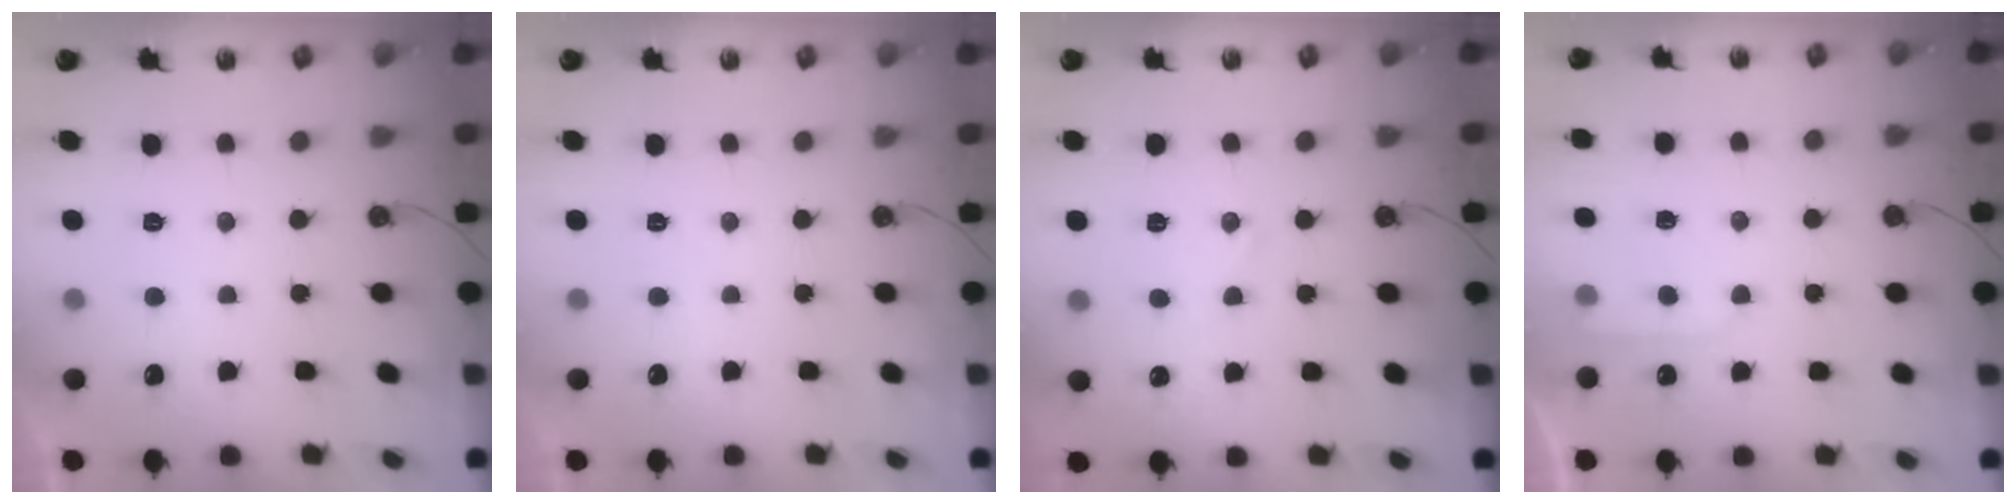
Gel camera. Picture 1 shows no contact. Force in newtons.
{"total": 0.0}
{"total": 7.1, "press": 7.1, "slide": 0.4}
{"total": 6.8, "press": 6.8, "slide": 0.8}